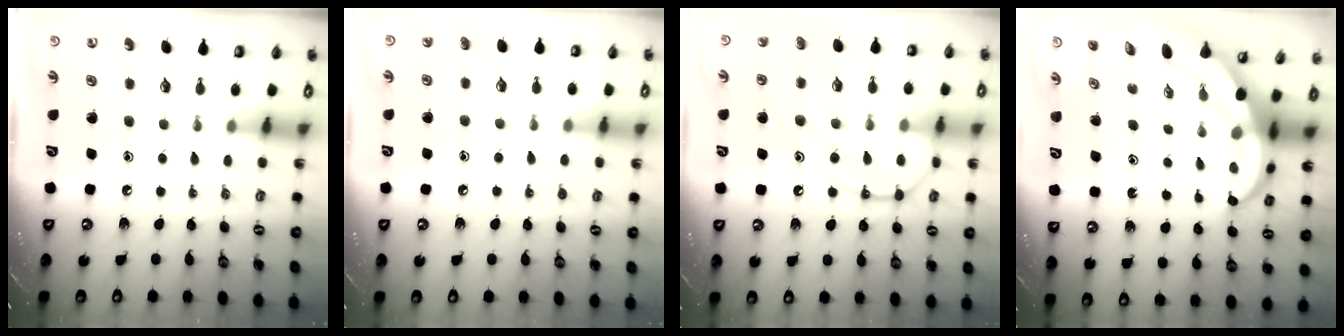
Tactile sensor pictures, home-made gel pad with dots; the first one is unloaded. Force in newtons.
{"total": 3.9, "press": 3.9, "slide": 0.4}
{"total": 12.6, "press": 12.5, "slide": 1.3}
{"total": 8.1, "press": 7.9, "slide": 1.8}